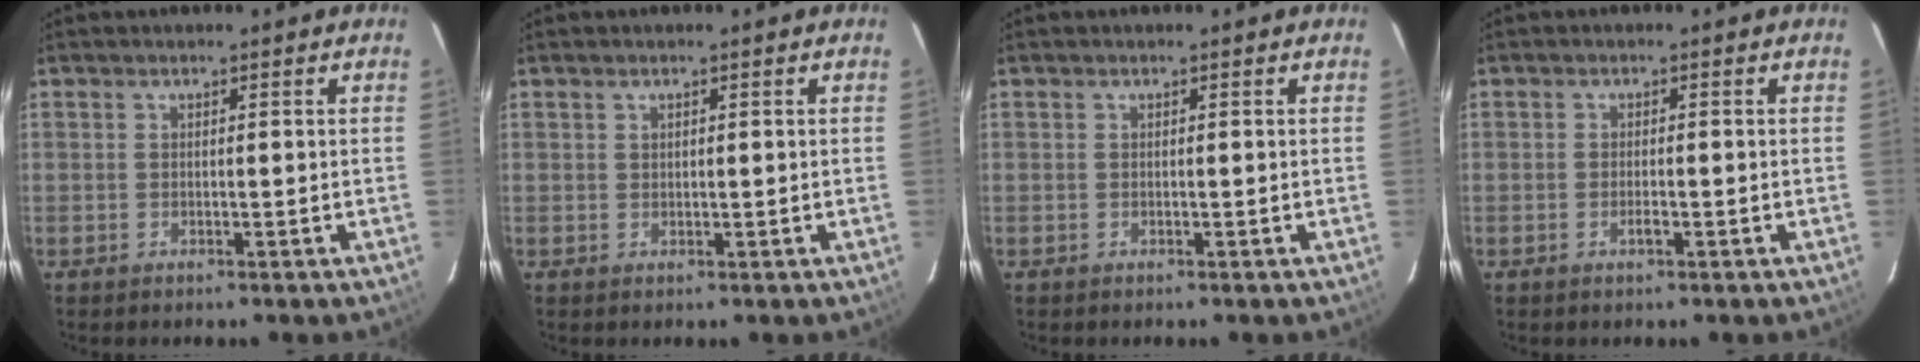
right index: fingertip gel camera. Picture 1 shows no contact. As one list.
[{"total": 0.6, "force": [0.3, 0.5, 0.1], "torque": [-0.002, 0.003, 0.007]}, {"total": 0.0}, {"total": 1.5, "force": [-0.8, 0.5, 1.2], "torque": [-0.023, -0.002, -0.013]}]